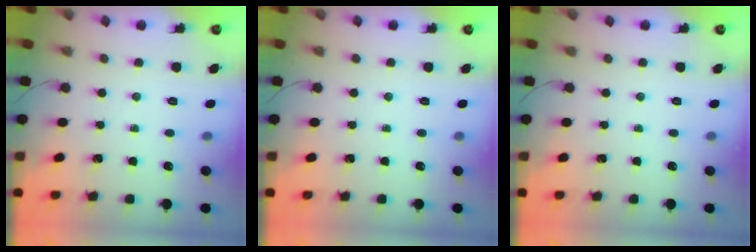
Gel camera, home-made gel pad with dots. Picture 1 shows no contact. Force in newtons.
{"total": 0.0}
{"total": 0.0}